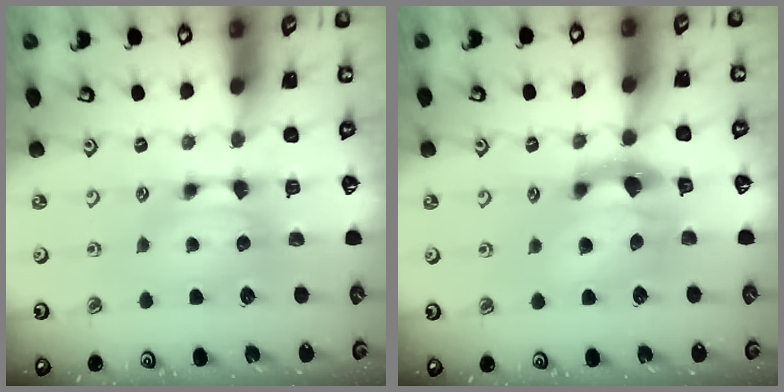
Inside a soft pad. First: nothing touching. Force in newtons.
{"total": 3.8, "press": 3.2, "slide": 2.0}